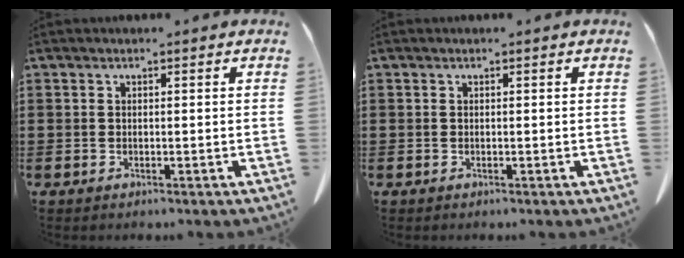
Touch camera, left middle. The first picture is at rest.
{"total": 0.0}